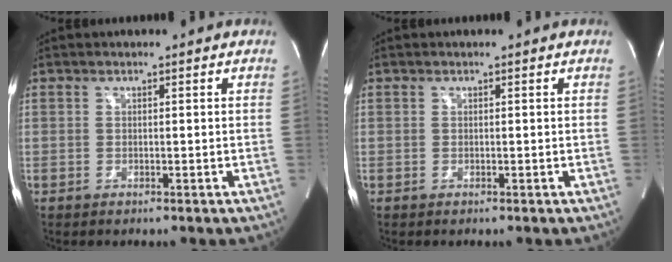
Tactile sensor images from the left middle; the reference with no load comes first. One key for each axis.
{"total": 0.0}